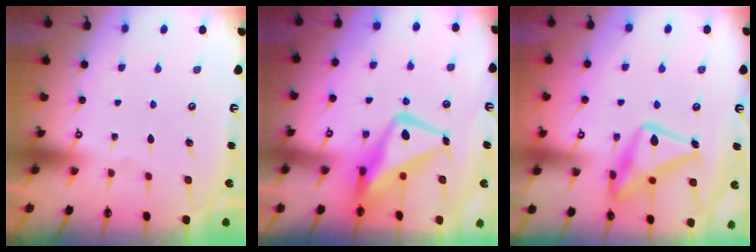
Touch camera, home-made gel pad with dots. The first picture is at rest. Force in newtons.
{"total": 14.7, "press": 14.5, "slide": 2.3}
{"total": 19.0, "press": 19.0, "slide": 1.3}